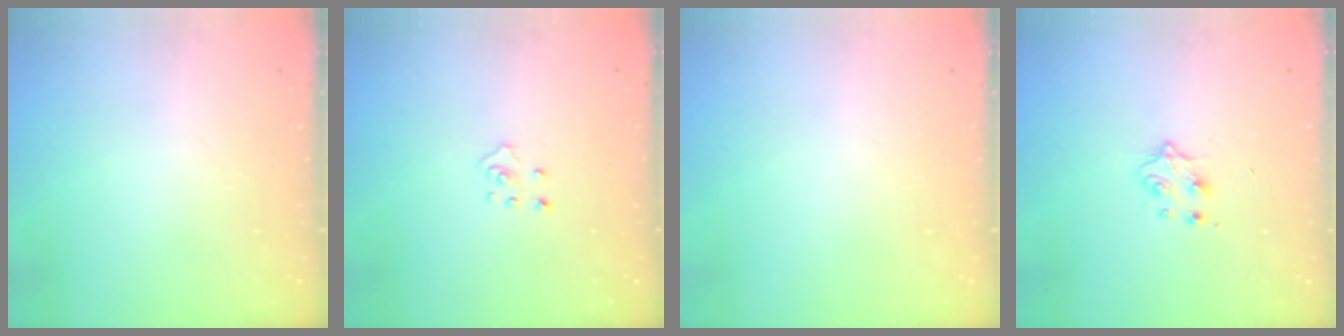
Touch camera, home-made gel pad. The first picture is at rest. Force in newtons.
{"total": 2.7, "press": 2.7, "slide": 0.2}
{"total": 0.0}
{"total": 4.1, "press": 4.0, "slide": 0.6}